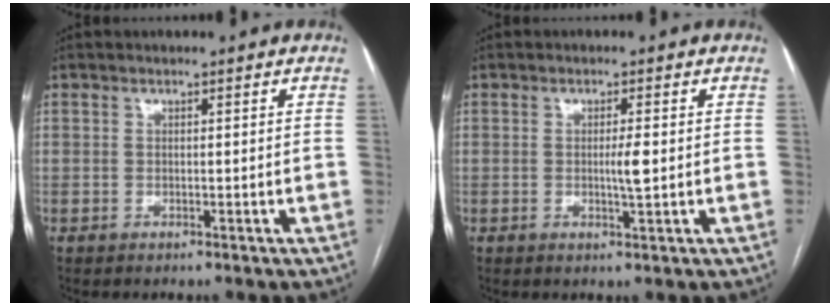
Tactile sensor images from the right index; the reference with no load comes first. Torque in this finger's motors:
{"motor_torque": [0.62, 0.09, 0.21, 0.05]}